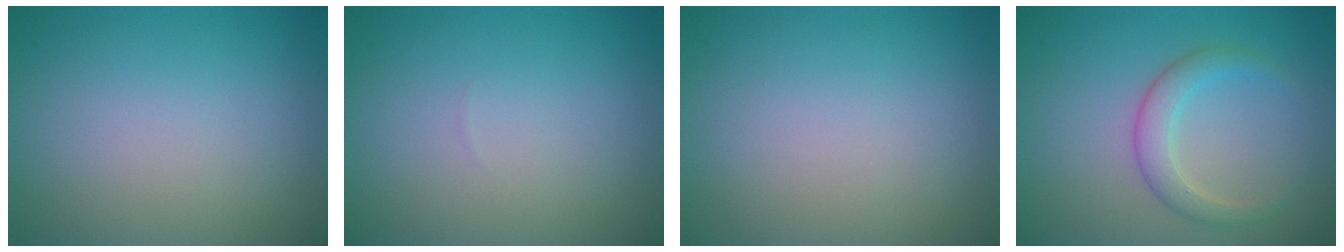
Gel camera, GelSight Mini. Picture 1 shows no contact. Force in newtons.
{"total": 0.0}
{"total": 0.0}
{"total": 2.6, "press": 2.6, "slide": 0.1}